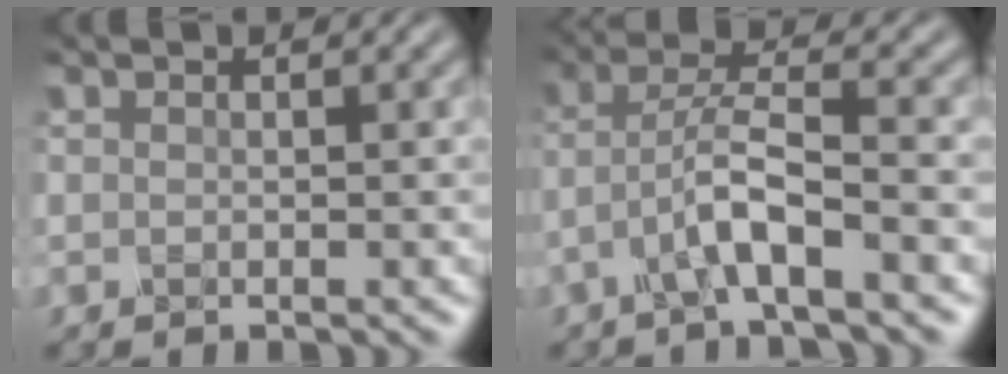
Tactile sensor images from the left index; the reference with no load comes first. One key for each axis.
{"total": 4.4, "fx": -1.9, "fy": 0.7, "fz": 3.9, "tx": -0.076, "ty": 0.013, "tz": -0.044}